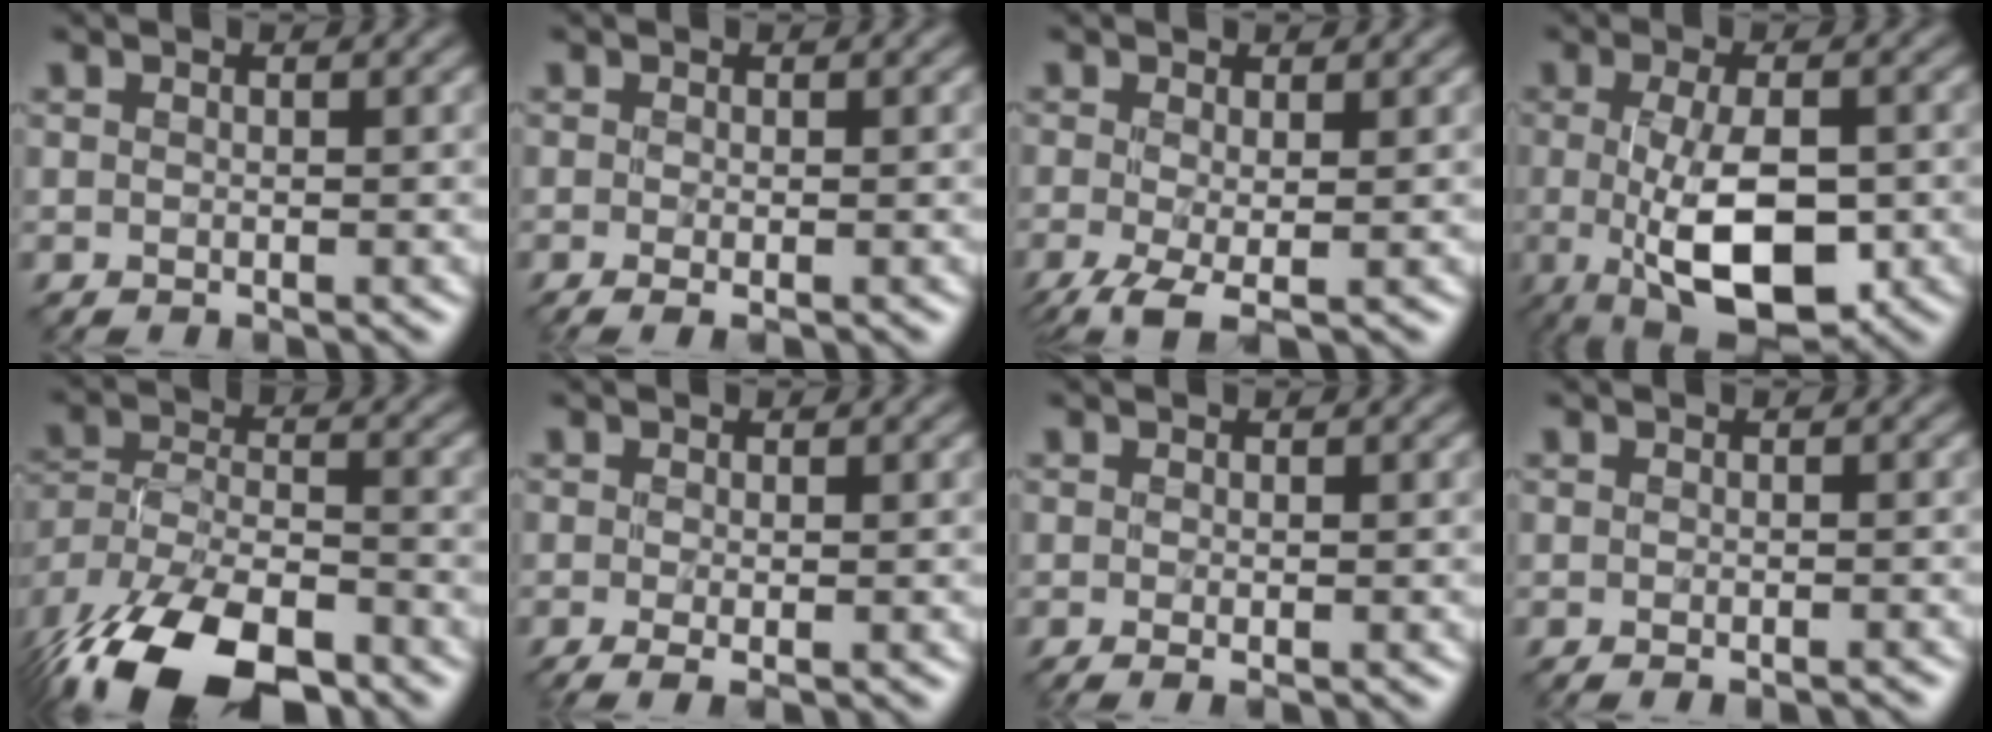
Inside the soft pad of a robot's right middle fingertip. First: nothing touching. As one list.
[{"total": 1.2, "force": [-0.5, 0.3, 1.1], "torque": [-0.027, -0.009, -0.009]}, {"total": 3.7, "force": [-1.6, 1.4, 3.0], "torque": [-0.080, -0.008, -0.032]}, {"total": 7.9, "force": [-1.6, 3.0, 7.2], "torque": [-0.137, -0.015, -0.022]}, {"total": 15.3, "force": [-11.1, 6.7, 8.1], "torque": [-0.156, -0.035, -0.169]}, {"total": 1.7, "force": [-0.7, 0.4, 1.5], "torque": [-0.037, -0.010, -0.014]}, {"total": 0.9, "force": [-0.4, 0.2, 0.8], "torque": [-0.020, -0.007, -0.007]}, {"total": 1.2, "force": [-0.8, 0.1, 0.9], "torque": [-0.012, -0.006, -0.009]}]